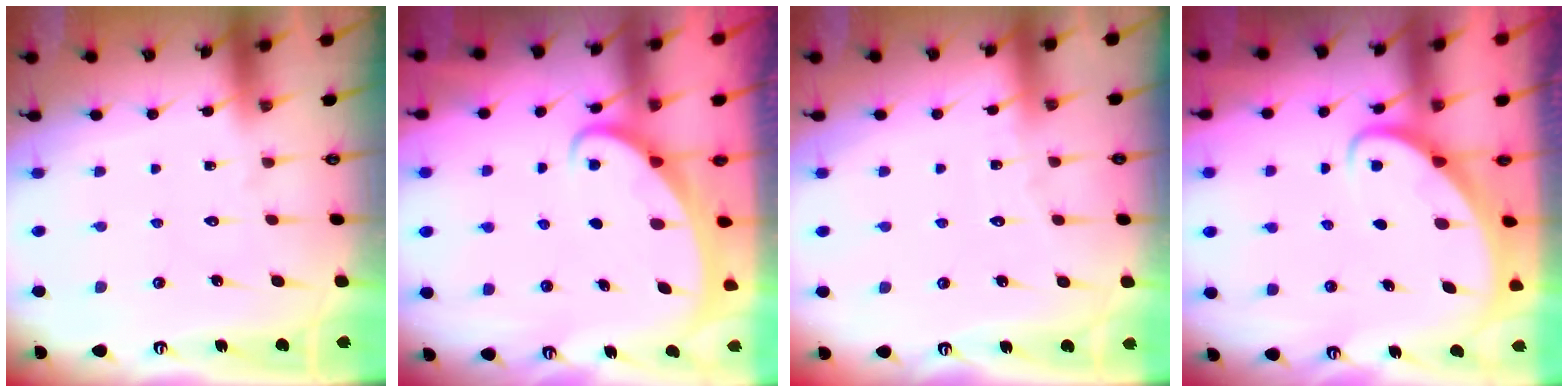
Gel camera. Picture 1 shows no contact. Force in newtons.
{"total": 2.0, "press": 2.0, "slide": 0.0}
{"total": 3.2, "press": 3.2, "slide": 0.3}
{"total": 2.5, "press": 2.5, "slide": 0.2}